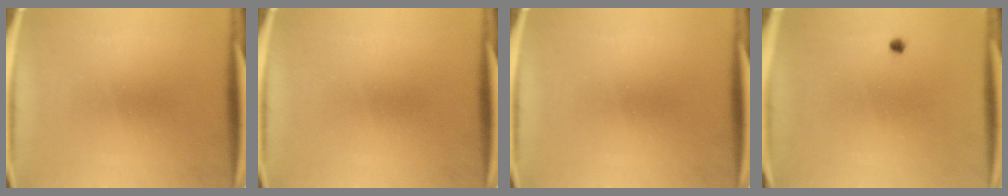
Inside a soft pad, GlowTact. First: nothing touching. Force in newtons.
{"total": 0.0}
{"total": 0.0}
{"total": 0.6}